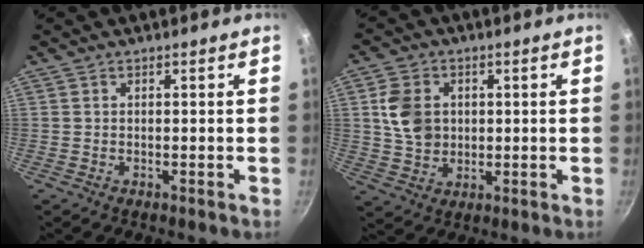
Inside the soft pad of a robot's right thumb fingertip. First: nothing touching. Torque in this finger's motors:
{"motor_torque": [-0.83, 1.02, 0.35, 0.10, 0.17]}